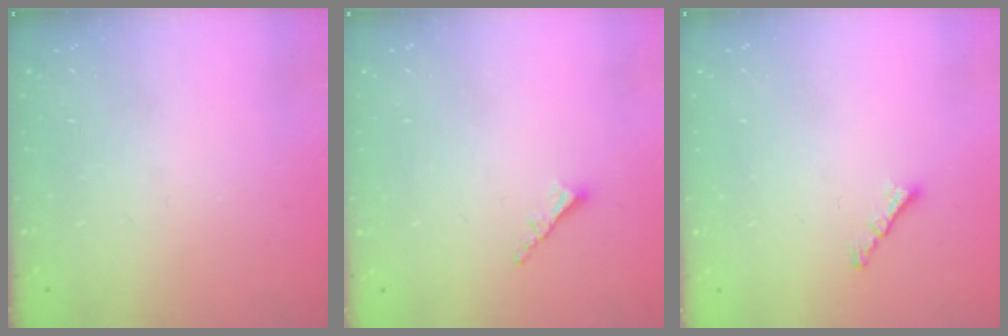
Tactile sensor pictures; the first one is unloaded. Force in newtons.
{"total": 2.3, "press": 2.2, "slide": 0.6}
{"total": 0.6, "press": 0.5, "slide": 0.4}